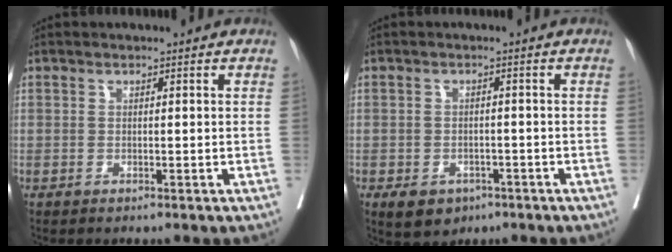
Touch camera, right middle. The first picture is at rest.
{"total": 4.7, "force": [-2.8, 3.2, 2.0], "torque": [-0.035, -0.003, -0.035]}